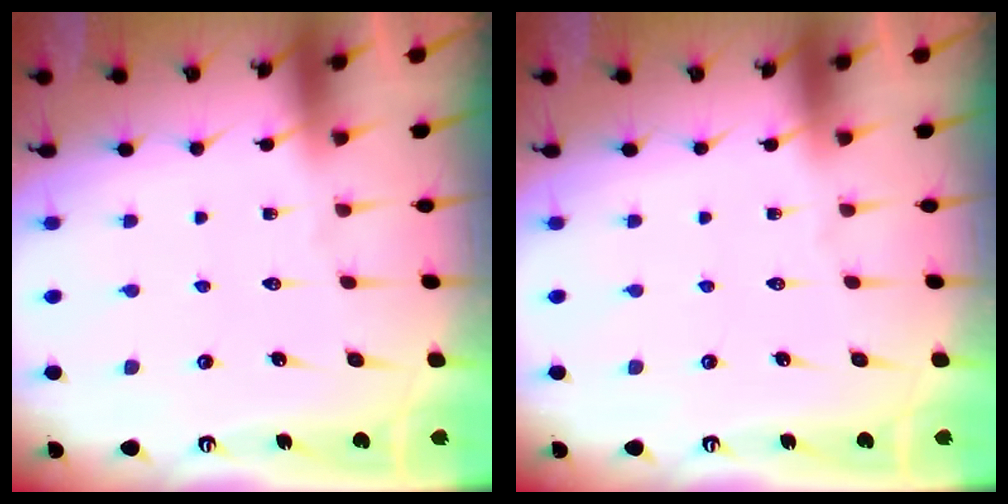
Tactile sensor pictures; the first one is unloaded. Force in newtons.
{"total": 0.0}